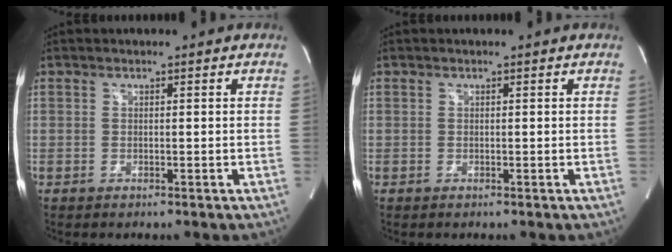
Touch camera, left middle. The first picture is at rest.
{"total": 0.0}